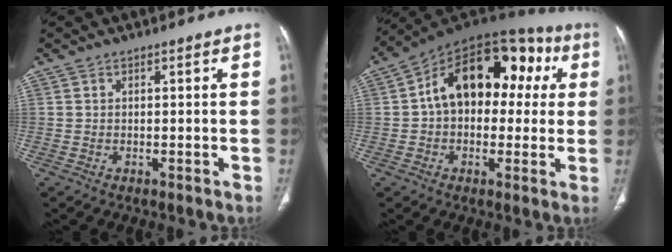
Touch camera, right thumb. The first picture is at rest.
{"total": 20.7, "force": [3.6, 13.2, 15.6], "torque": [-0.188, 0.050, 0.042]}